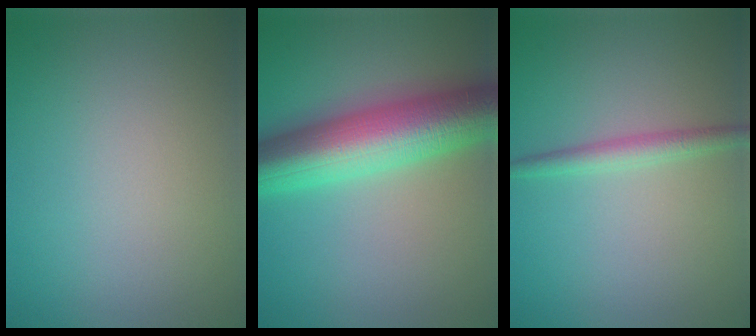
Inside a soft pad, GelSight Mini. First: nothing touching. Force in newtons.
{"total": 10.5, "press": 10.5, "slide": 0.0}
{"total": 2.0, "press": 2.0, "slide": 0.0}